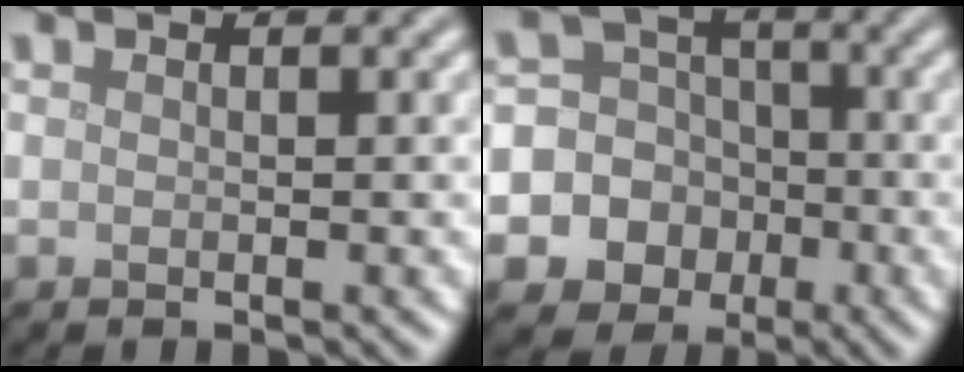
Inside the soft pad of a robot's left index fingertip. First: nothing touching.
{"total": 12.9, "force": [-4.1, 12.1, 1.9], "torque": [-0.079, -0.014, -0.082]}